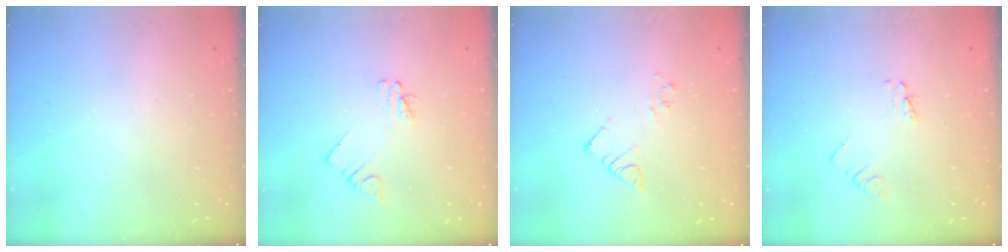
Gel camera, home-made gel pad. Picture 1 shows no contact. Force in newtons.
{"total": 2.4, "press": 2.4, "slide": 0.3}
{"total": 5.0, "press": 4.9, "slide": 0.7}
{"total": 2.8, "press": 2.8, "slide": 0.3}